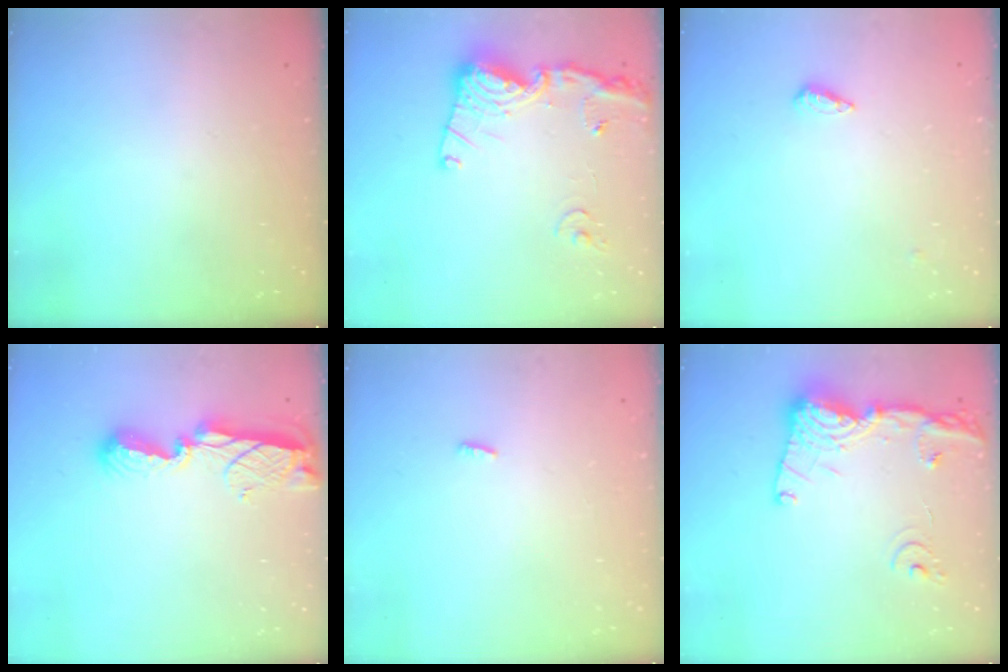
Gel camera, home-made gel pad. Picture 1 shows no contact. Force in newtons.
{"total": 15.8, "press": 15.7, "slide": 1.8}
{"total": 3.2, "press": 3.1, "slide": 0.3}
{"total": 8.1, "press": 8.1, "slide": 0.7}
{"total": 2.3, "press": 2.1, "slide": 0.8}
{"total": 16.7, "press": 16.6, "slide": 1.9}